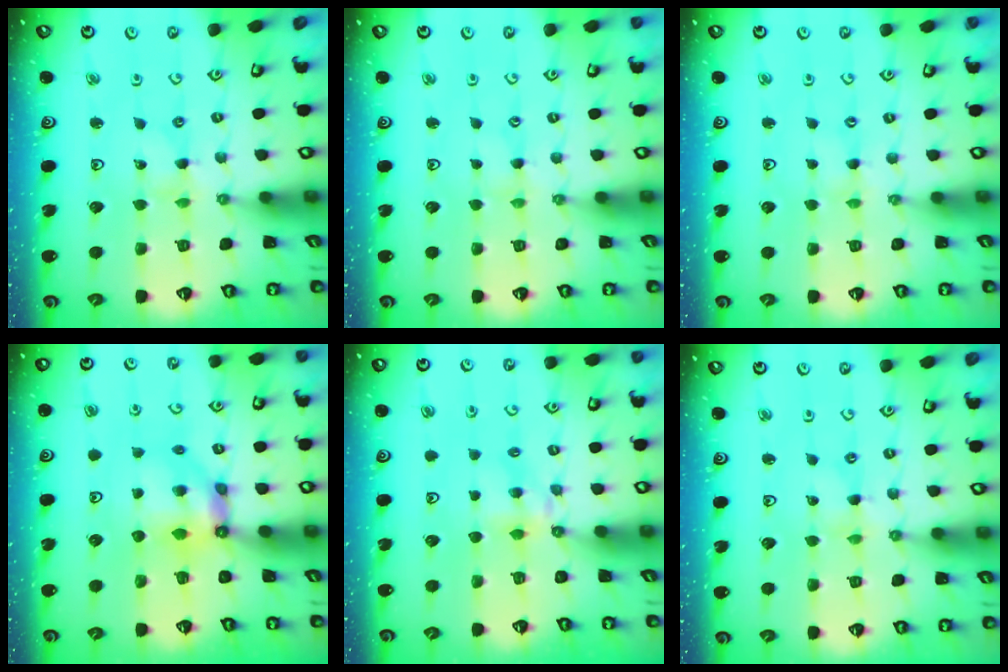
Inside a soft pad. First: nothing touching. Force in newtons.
{"total": 1.1, "press": 1.1, "slide": 0.2}
{"total": 1.1, "press": 1.1, "slide": 0.2}
{"total": 6.3, "press": 6.3, "slide": 0.3}
{"total": 4.9, "press": 4.8, "slide": 0.8}
{"total": 0.0}